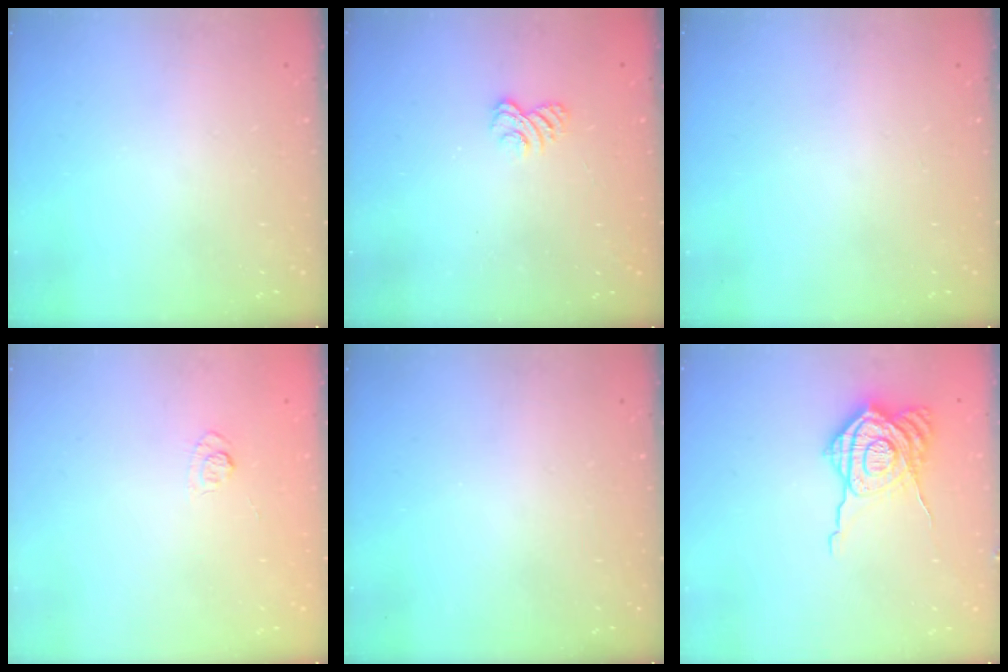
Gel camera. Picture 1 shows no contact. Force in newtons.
{"total": 2.9, "press": 2.6, "slide": 1.3}
{"total": 0.0}
{"total": 4.1, "press": 3.8, "slide": 1.7}
{"total": 0.0}
{"total": 14.4, "press": 14.3, "slide": 1.1}